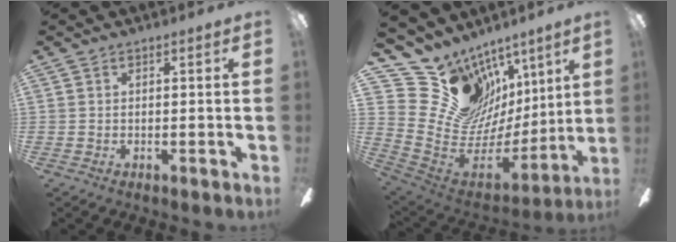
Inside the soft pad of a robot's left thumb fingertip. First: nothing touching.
{"total": 17.9, "force": [10.3, 13.5, 5.7], "torque": [-0.107, -0.092, 0.215]}